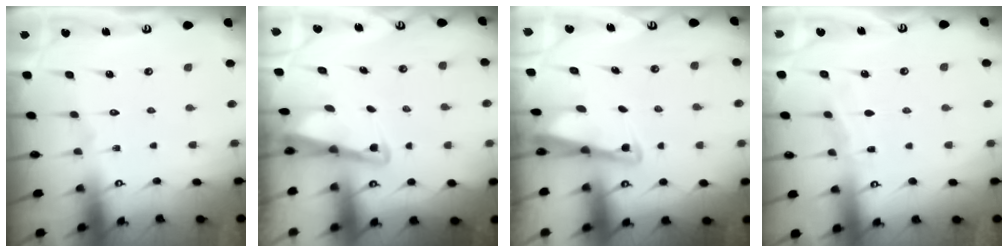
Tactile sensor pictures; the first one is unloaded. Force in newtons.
{"total": 3.0, "press": 3.0, "slide": 0.3}
{"total": 2.5, "press": 2.5, "slide": 0.2}
{"total": 4.8, "press": 4.8, "slide": 0.6}